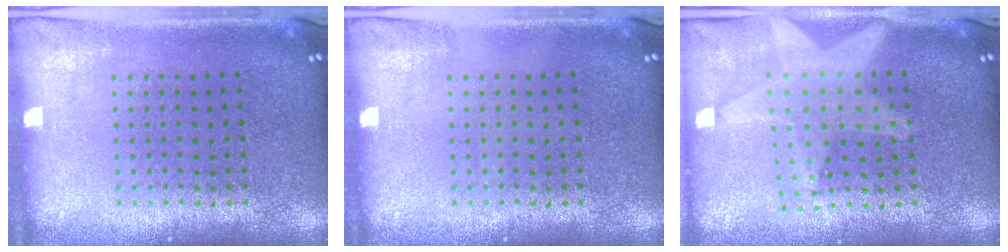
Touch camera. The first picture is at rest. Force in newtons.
{"total": 0.0}
{"total": 2.2, "press": 1.8, "slide": 1.3}